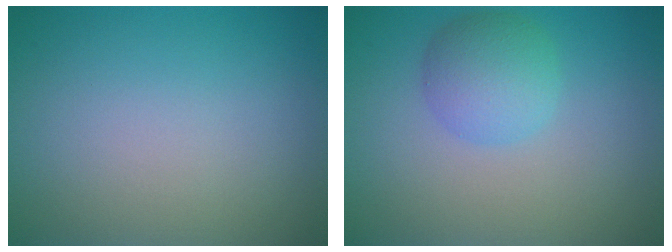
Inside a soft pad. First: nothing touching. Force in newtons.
{"total": 3.5, "press": 3.5, "slide": 0.0}